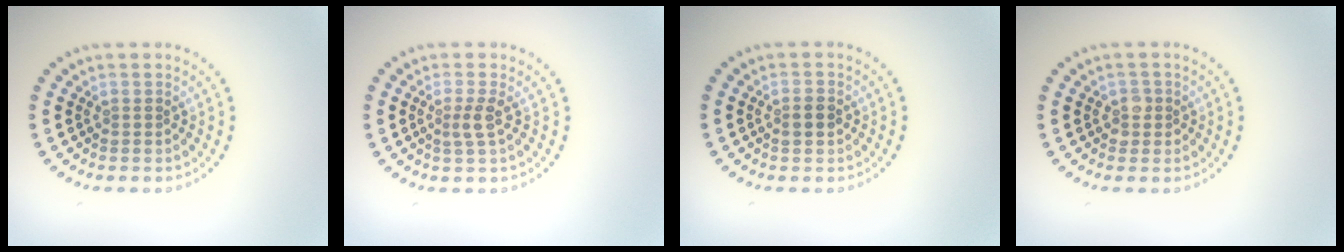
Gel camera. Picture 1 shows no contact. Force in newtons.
{"total": 1.7, "press": 1.3, "slide": 1.1}
{"total": 1.2, "press": 1.2, "slide": 0.1}
{"total": 1.4, "press": 1.3, "slide": 0.6}